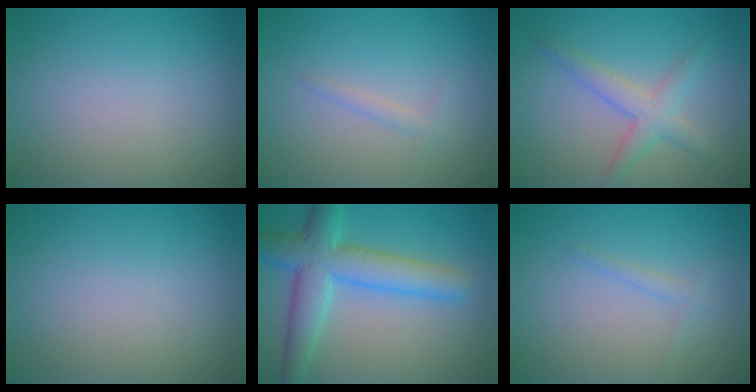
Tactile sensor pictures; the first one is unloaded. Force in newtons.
{"total": 0.9, "press": 0.9, "slide": 0.0}
{"total": 3.1, "press": 3.1, "slide": 0.0}
{"total": 0.0}
{"total": 6.8, "press": 6.8, "slide": 0.2}
{"total": 1.0, "press": 1.0, "slide": 0.1}